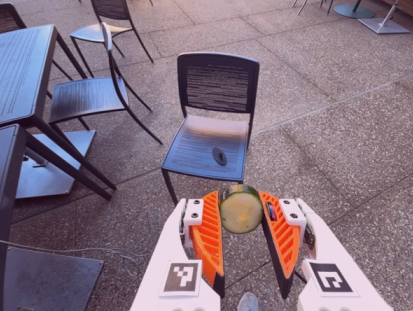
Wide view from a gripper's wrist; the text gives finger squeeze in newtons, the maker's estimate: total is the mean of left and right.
{"total": 9.6, "left": 9.1, "right": 10.1}